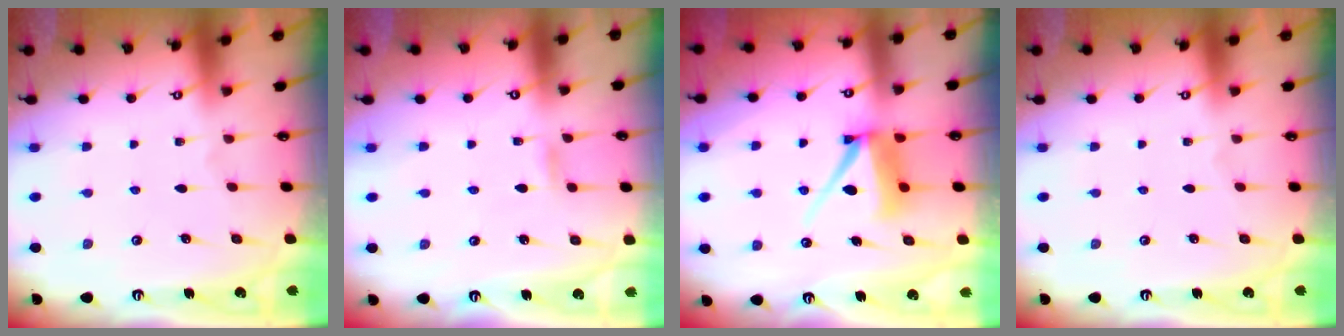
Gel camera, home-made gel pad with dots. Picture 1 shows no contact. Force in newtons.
{"total": 4.6, "press": 4.6, "slide": 0.5}
{"total": 8.8, "press": 8.7, "slide": 1.0}
{"total": 0.0}